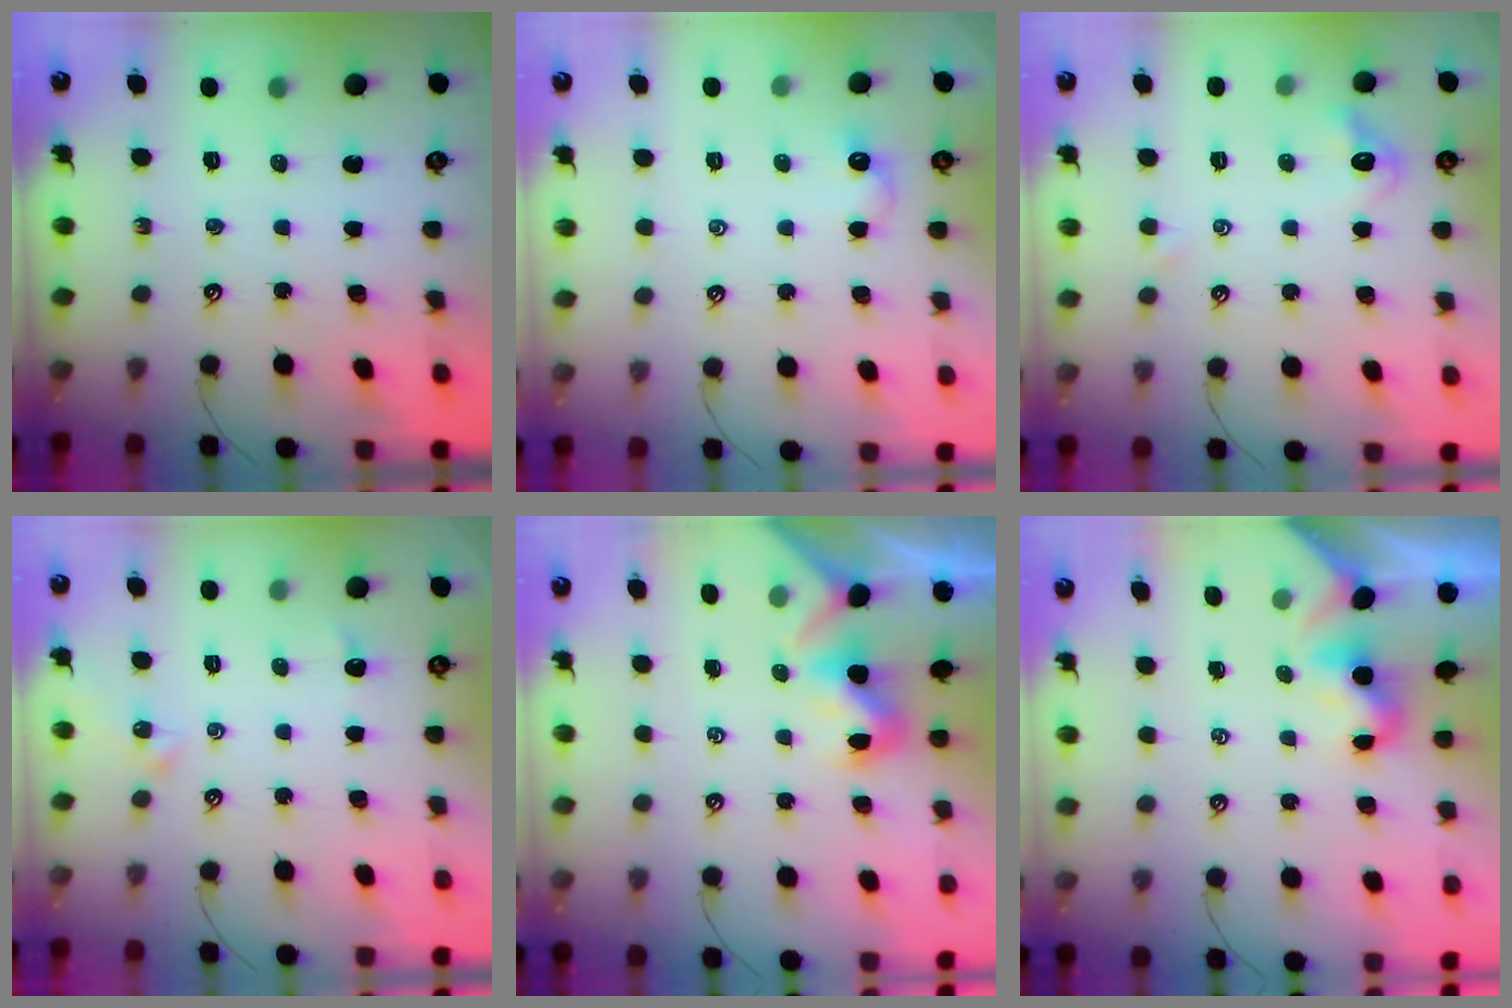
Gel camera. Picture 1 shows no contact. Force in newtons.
{"total": 1.7, "press": 1.6, "slide": 0.4}
{"total": 0.8, "press": 0.2, "slide": 0.7}
{"total": 2.3, "press": 2.2, "slide": 0.6}
{"total": 0.8, "press": 0.5, "slide": 0.6}
{"total": 2.2, "press": 2.1, "slide": 0.5}